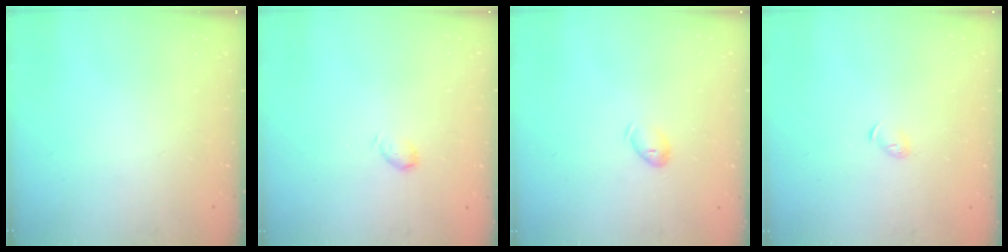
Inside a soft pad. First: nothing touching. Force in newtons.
{"total": 3.8, "press": 3.8, "slide": 0.7}
{"total": 5.7, "press": 5.6, "slide": 1.1}
{"total": 3.5, "press": 3.5, "slide": 0.6}